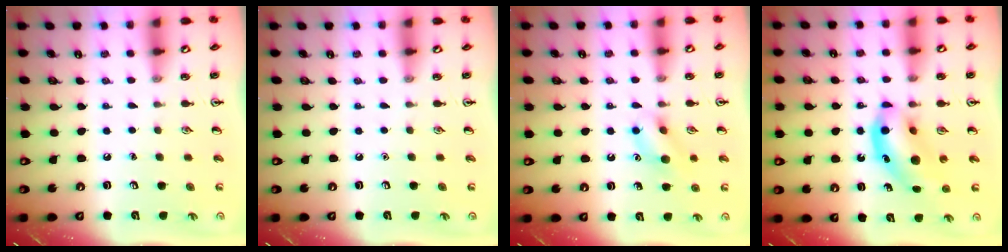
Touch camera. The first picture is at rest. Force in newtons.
{"total": 0.0}
{"total": 10.3, "press": 10.3, "slide": 0.6}
{"total": 10.7, "press": 10.2, "slide": 3.1}